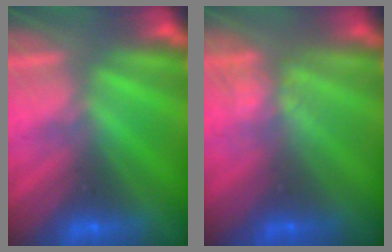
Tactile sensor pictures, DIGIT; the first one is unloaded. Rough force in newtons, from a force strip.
{"total": 3.8}